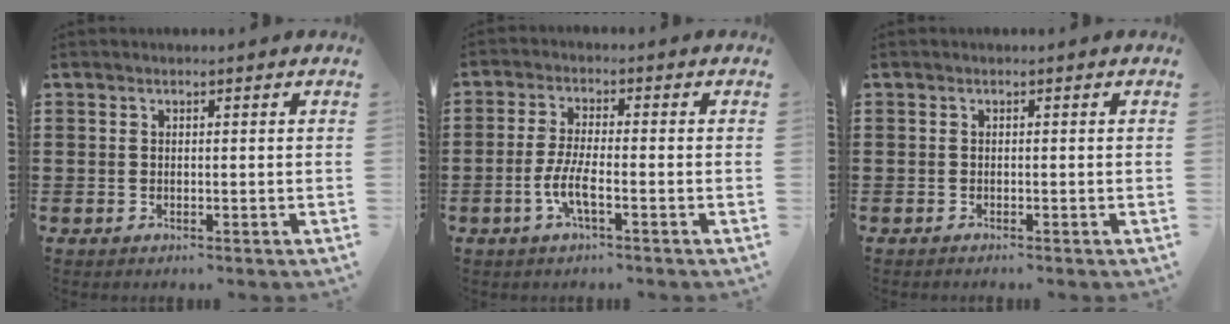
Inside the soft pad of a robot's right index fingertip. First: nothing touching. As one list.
[{"total": 5.0, "force": [-2.1, 0.8, 4.5], "torque": [-0.105, -0.013, -0.045]}, {"total": 0.5, "force": [-0.5, 0.0, 0.1], "torque": [-0.004, -0.002, -0.010]}]